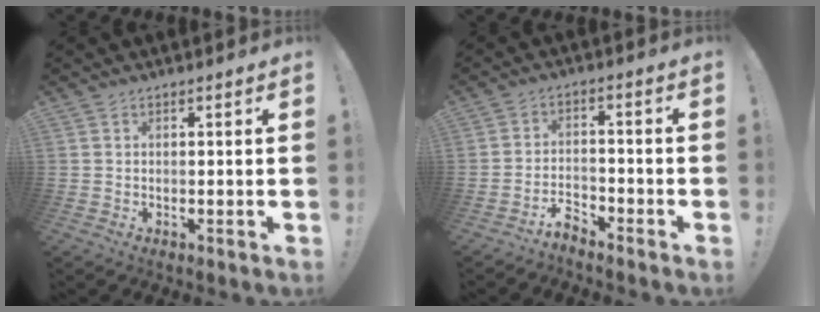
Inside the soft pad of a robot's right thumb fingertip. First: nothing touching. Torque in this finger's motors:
{"motor_torque": [0.16, -0.26, 0.29, -0.29, -0.01]}